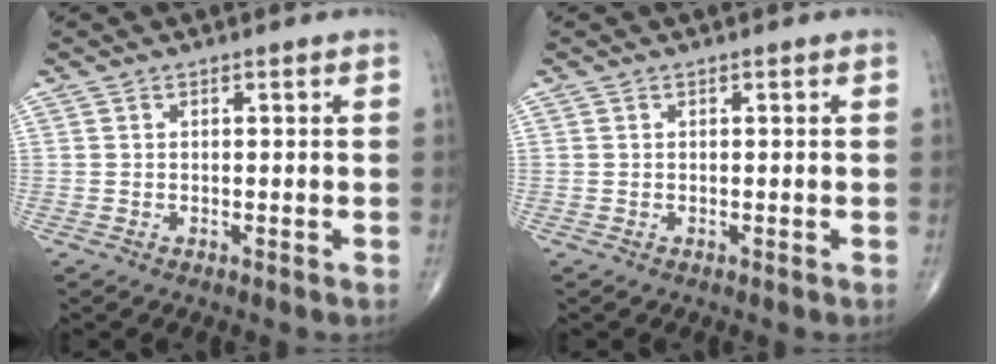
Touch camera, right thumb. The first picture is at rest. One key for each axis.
{"total": 0.0}